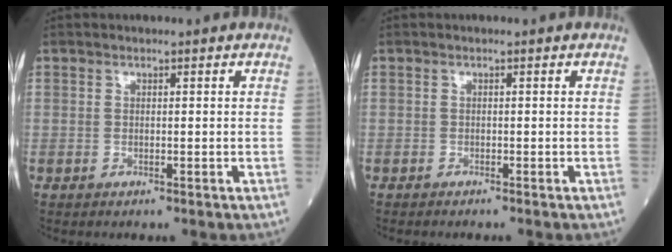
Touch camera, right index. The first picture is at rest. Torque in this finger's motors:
{"motor_torque": [0.04, 0.09, 0.01, -0.01]}